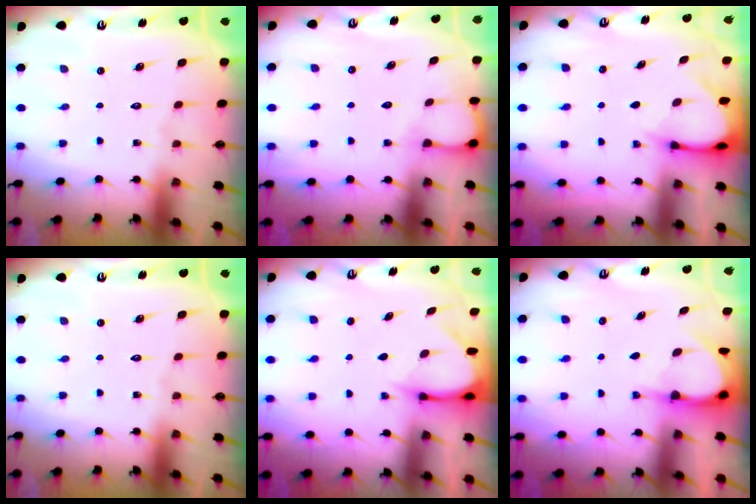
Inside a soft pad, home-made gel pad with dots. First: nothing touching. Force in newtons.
{"total": 2.6, "press": 2.6, "slide": 0.3}
{"total": 3.0, "press": 3.0, "slide": 0.2}
{"total": 0.0}
{"total": 3.6, "press": 3.6, "slide": 0.2}
{"total": 3.9, "press": 3.9, "slide": 0.3}